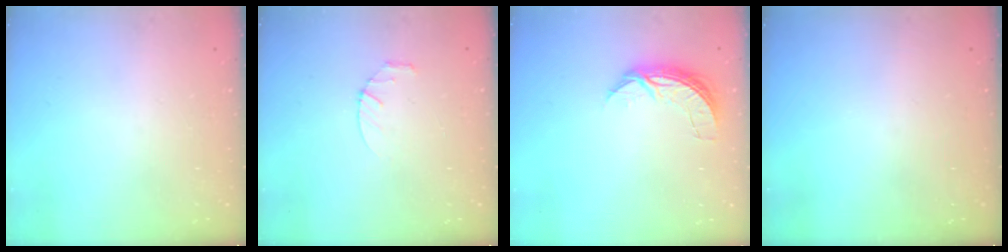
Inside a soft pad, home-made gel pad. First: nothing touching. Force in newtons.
{"total": 2.8, "press": 2.8, "slide": 0.4}
{"total": 6.9, "press": 6.8, "slide": 0.5}
{"total": 0.0}